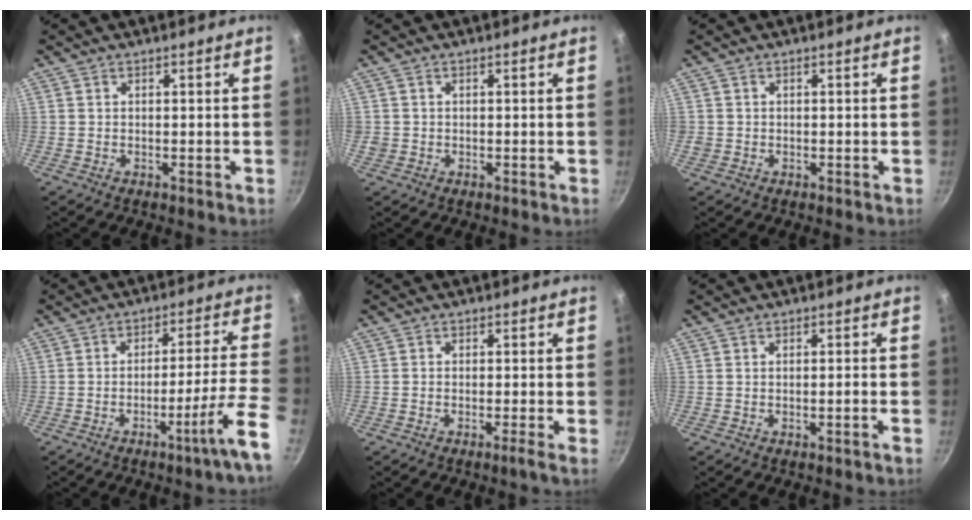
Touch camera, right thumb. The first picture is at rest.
{"total": 1.3, "force": [-0.1, 1.2, 0.4], "torque": [-0.009, 0.004, 0.001]}
{"total": 0.8, "force": [-0.1, 0.8, 0.2], "torque": [-0.007, 0.003, 0.001]}
{"total": 11.4, "force": [-5.7, -0.5, 9.9], "torque": [-0.133, 0.034, -0.086]}
{"total": 1.6, "force": [-1.1, -0.4, 1.1], "torque": [-0.032, 0.009, -0.021]}
{"total": 1.1, "force": [-0.7, -0.1, 0.9], "torque": [-0.025, 0.009, -0.008]}